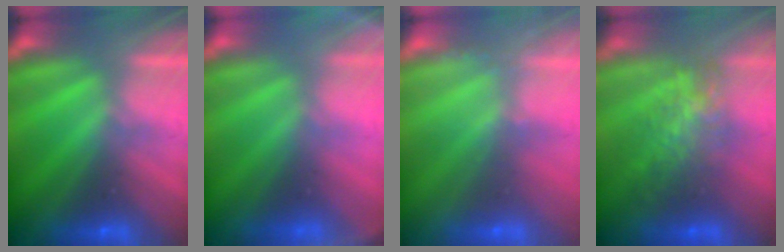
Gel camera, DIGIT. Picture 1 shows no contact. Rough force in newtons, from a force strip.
{"total": 3.4}
{"total": 2.4}
{"total": 7.2}